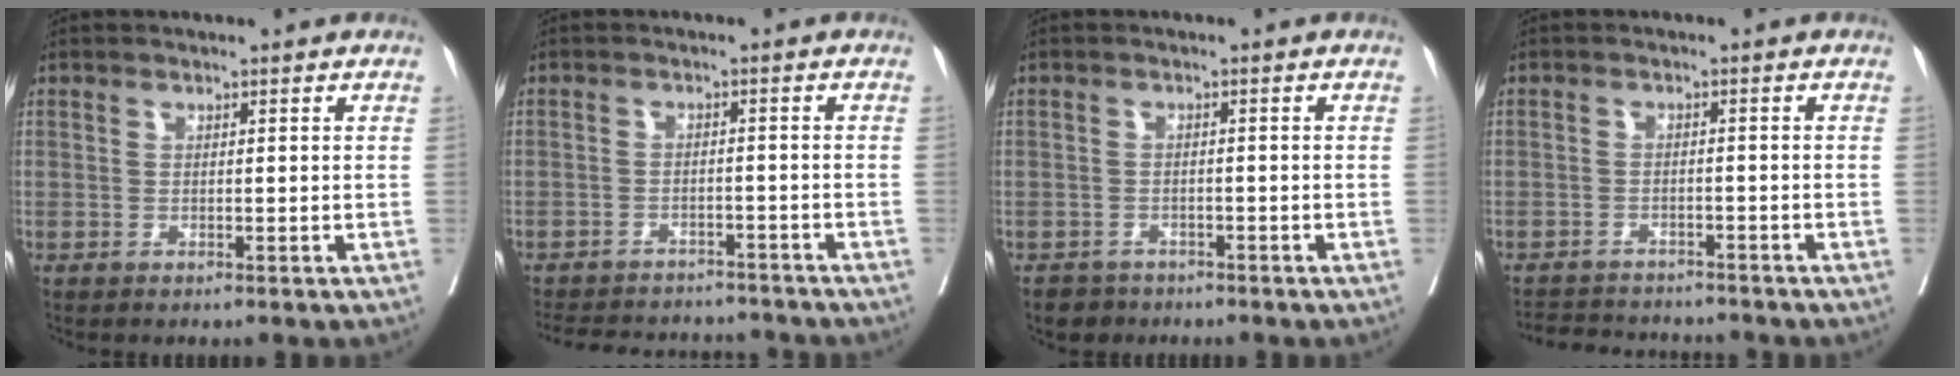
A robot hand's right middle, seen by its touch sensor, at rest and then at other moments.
{"total": 14.8, "force": [-13.6, 4.3, 4.2], "torque": [-0.095, 0.003, -0.176]}
{"total": 3.0, "force": [-2.3, 1.8, 0.0], "torque": [-0.008, 0.003, -0.038]}
{"total": 8.7, "force": [-8.3, 1.7, 1.9], "torque": [-0.035, 0.003, -0.115]}